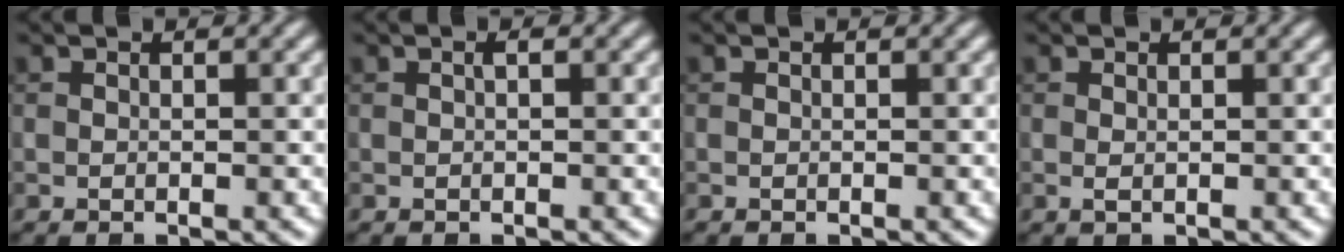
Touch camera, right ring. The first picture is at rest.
{"total": 0.5, "force": [0.1, 0.1, 0.5], "torque": [-0.011, 0.004, 0.003]}
{"total": 0.0}
{"total": 0.5, "force": [0.1, 0.2, 0.5], "torque": [-0.011, -0.001, 0.001]}